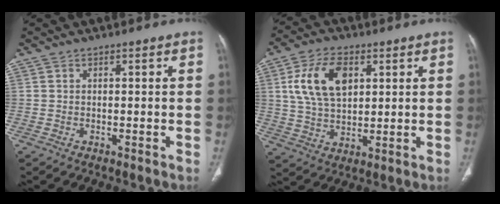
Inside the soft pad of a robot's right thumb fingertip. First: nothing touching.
{"total": 12.4, "force": [3.7, 7.4, 9.2], "torque": [-0.161, -0.005, 0.073]}